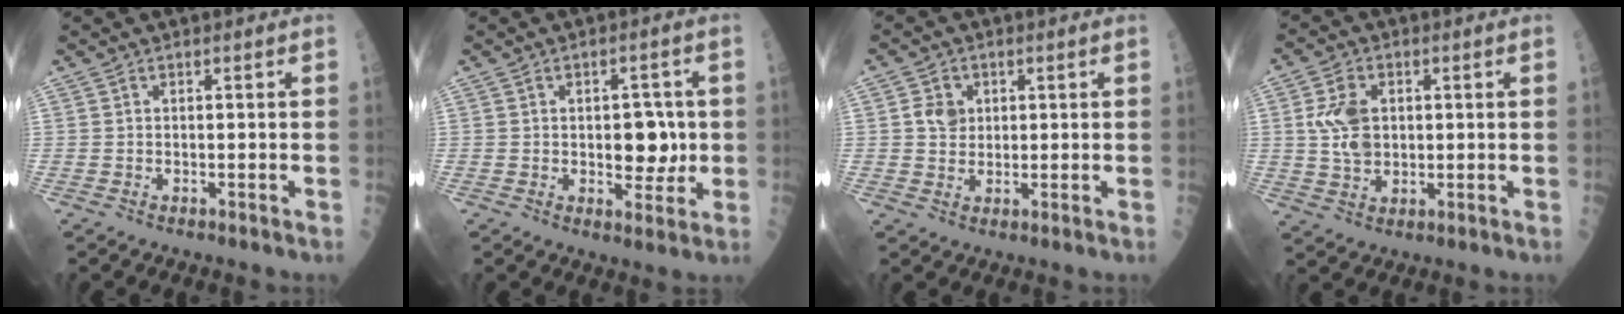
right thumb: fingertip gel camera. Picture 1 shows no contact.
{"total": 7.0, "force": [0.1, 4.2, 5.5], "torque": [-0.036, -0.002, 0.004]}
{"total": 4.1, "force": [1.0, 3.5, 1.9], "torque": [-0.014, -0.002, 0.019]}
{"total": 7.7, "force": [1.1, 5.3, 5.5], "torque": [-0.092, 0.000, 0.025]}